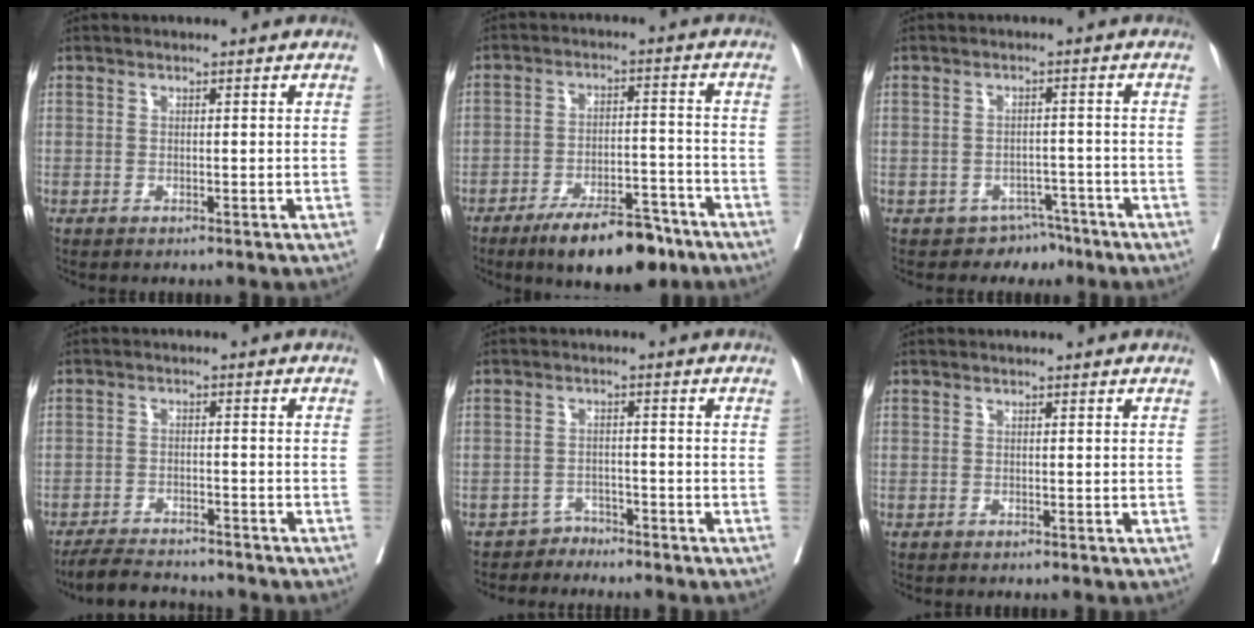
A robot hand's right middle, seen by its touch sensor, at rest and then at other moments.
{"total": 11.0, "force": [-8.0, 3.0, 6.9], "torque": [-0.099, 0.000, -0.128]}
{"total": 4.0, "force": [-3.3, 2.3, -0.5], "torque": [0.017, 0.014, -0.044]}
{"total": 7.0, "force": [-6.6, 0.8, 2.1], "torque": [-0.035, -0.012, -0.106]}
{"total": 2.0, "force": [-1.8, 0.3, -0.8], "torque": [0.017, -0.002, -0.031]}
{"total": 0.0}